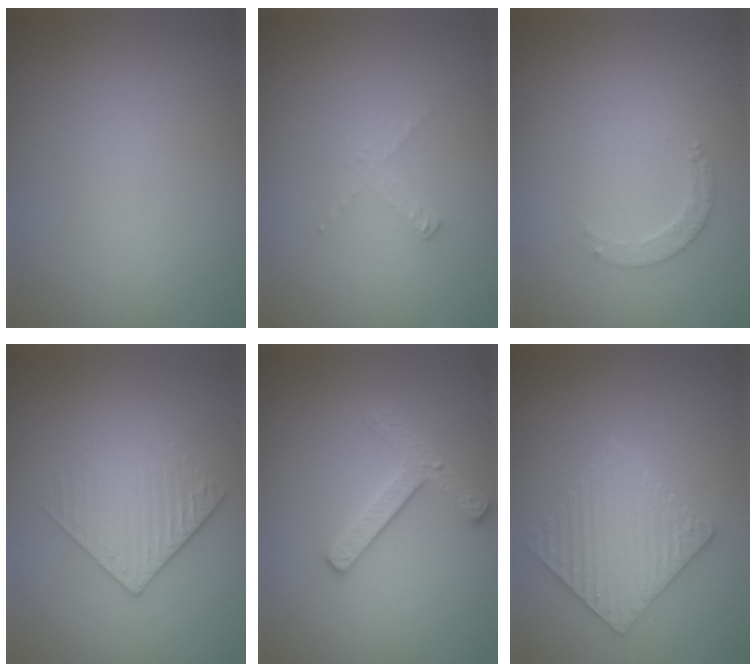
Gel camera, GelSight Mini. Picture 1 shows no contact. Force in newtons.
{"total": 1.1, "press": 1.1, "slide": 0.2}
{"total": 1.5, "press": 1.5, "slide": 0.2}
{"total": 3.0, "press": 2.7, "slide": 1.2}
{"total": 2.5, "press": 2.4, "slide": 0.4}
{"total": 4.7, "press": 4.0, "slide": 2.4}